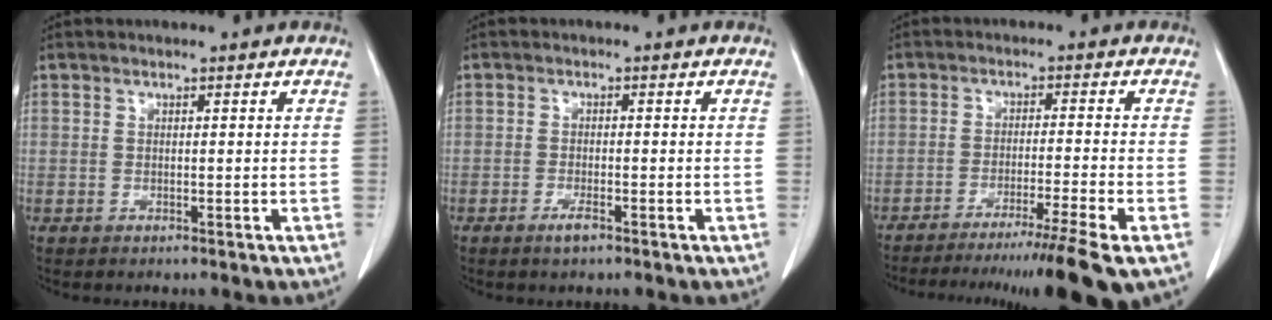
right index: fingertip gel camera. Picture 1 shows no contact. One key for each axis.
{"total": 1.9, "fx": -1.3, "fy": 0.3, "fz": 1.4, "tx": -0.028, "ty": -0.002, "tz": -0.024}
{"total": 13.0, "fx": -9.8, "fy": -2.1, "fz": 8.3, "tx": -0.109, "ty": -0.033, "tz": -0.151}